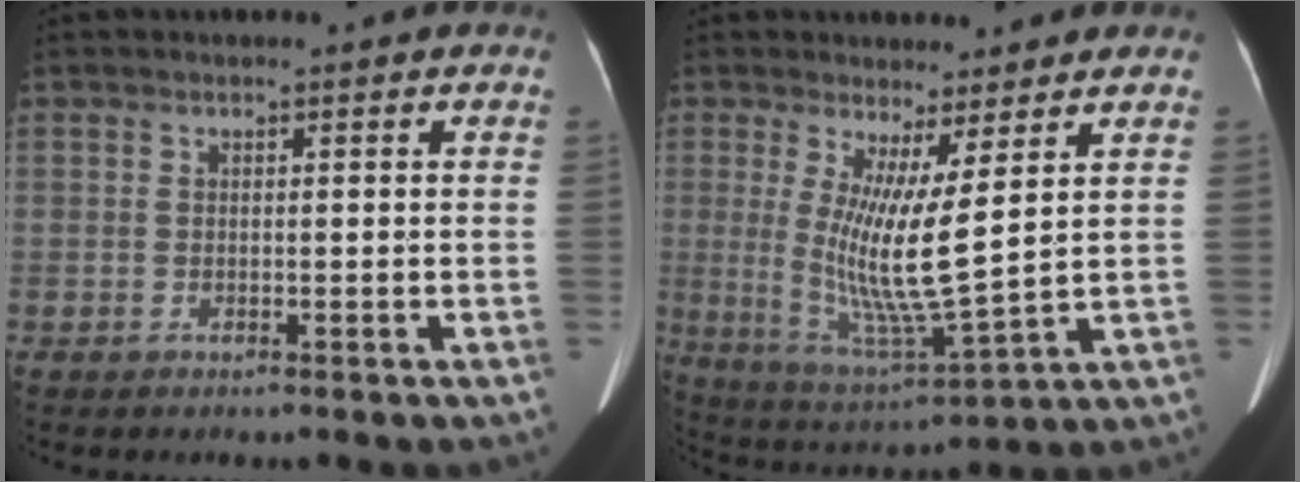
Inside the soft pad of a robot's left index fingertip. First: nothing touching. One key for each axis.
{"total": 10.6, "fx": 2.2, "fy": 0.3, "fz": 10.4, "tx": -0.209, "ty": -0.038, "tz": 0.048}